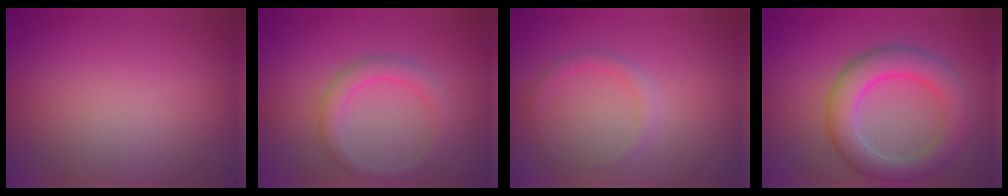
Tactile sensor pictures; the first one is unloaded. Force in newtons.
{"total": 2.3, "press": 2.3, "slide": 0.0}
{"total": 1.1, "press": 1.1, "slide": 0.1}
{"total": 5.4, "press": 5.4, "slide": 0.1}